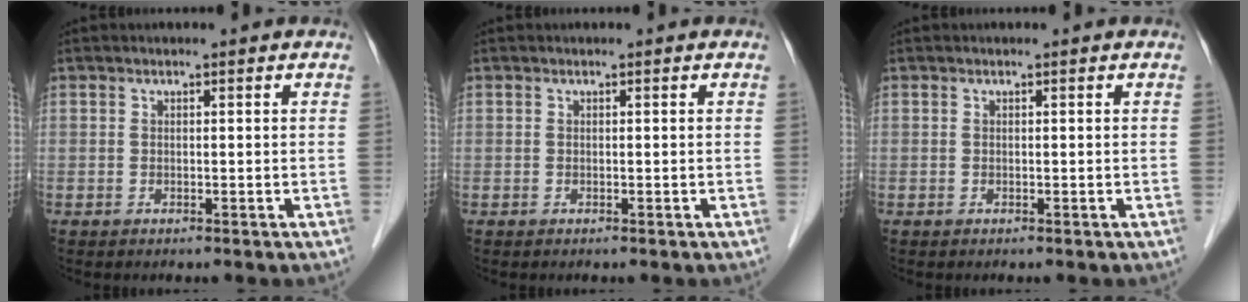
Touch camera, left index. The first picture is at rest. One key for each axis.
{"total": 0.0}
{"total": 0.0}